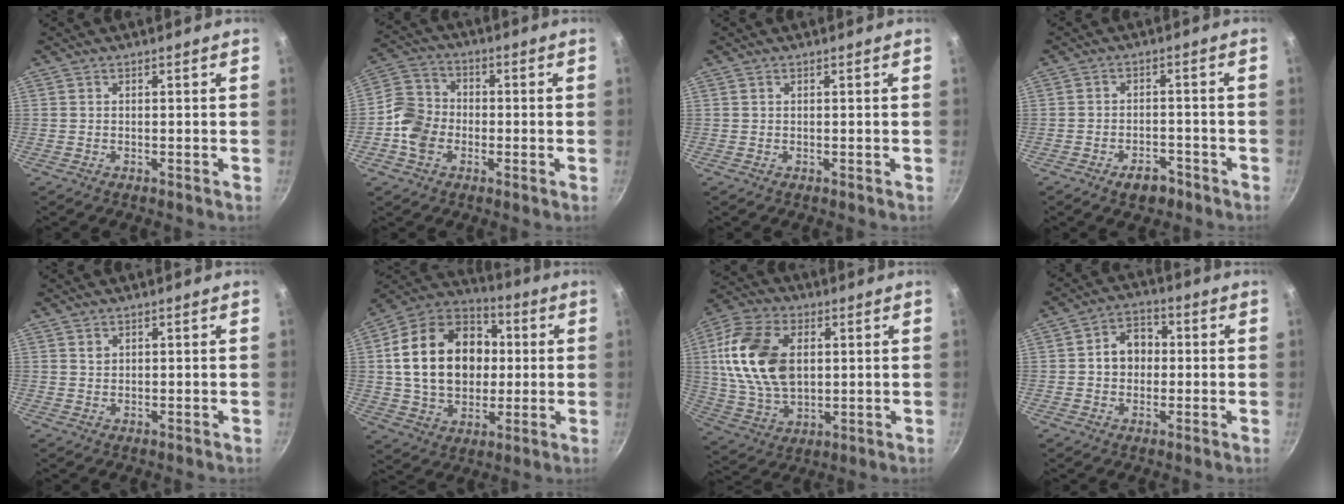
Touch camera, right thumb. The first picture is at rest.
{"total": 8.8, "force": [-2.3, 7.1, 4.7], "torque": [-0.068, 0.021, -0.062]}
{"total": 0.0}
{"total": 4.8, "force": [-3.1, 2.8, 2.4], "torque": [-0.023, 0.027, -0.039]}
{"total": 1.1, "force": [0.6, 0.8, 0.4], "torque": [-0.006, 0.001, 0.012]}
{"total": 22.6, "force": [2.2, 17.0, 14.8], "torque": [-0.226, 0.027, 0.036]}
{"total": 18.5, "force": [3.2, 11.9, 13.9], "torque": [-0.252, -0.001, 0.061]}
{"total": 7.3, "force": [0.3, 5.9, 4.3], "torque": [-0.030, 0.017, -0.005]}